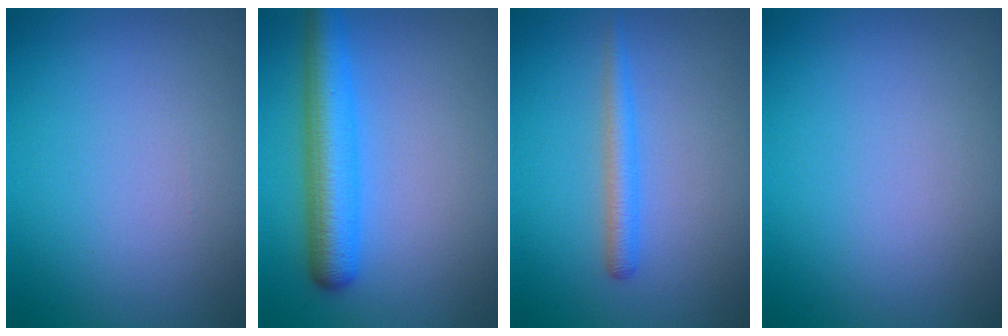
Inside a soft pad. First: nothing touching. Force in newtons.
{"total": 5.3, "press": 5.3, "slide": 0.2}
{"total": 1.9, "press": 1.9, "slide": 0.0}
{"total": 0.0}